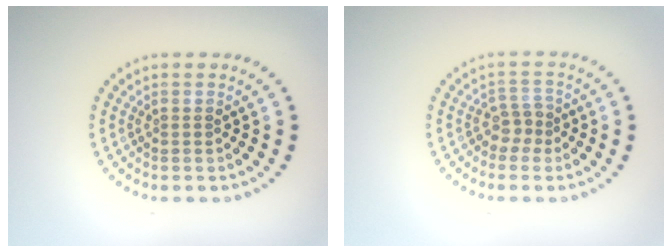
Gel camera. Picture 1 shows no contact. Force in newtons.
{"total": 1.9, "press": 1.4, "slide": 1.3}